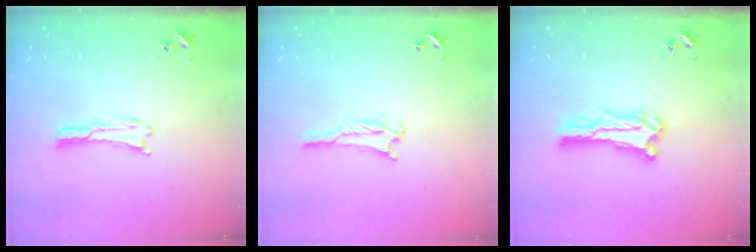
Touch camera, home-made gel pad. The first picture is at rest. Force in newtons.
{"total": 2.8, "press": 2.8, "slide": 0.3}
{"total": 1.5, "press": 1.5, "slide": 0.2}